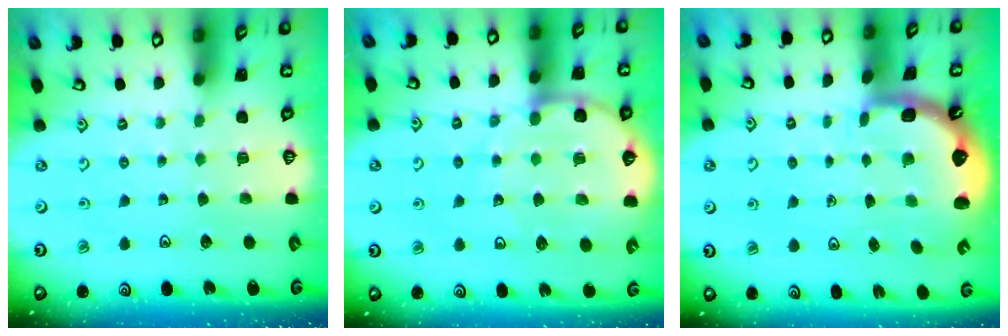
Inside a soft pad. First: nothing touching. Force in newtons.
{"total": 11.2, "press": 10.8, "slide": 3.2}
{"total": 2.7, "press": 1.4, "slide": 2.3}